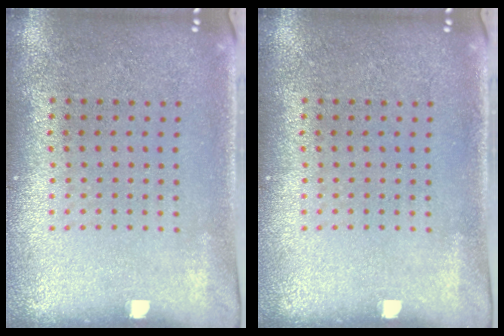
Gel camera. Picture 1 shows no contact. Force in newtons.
{"total": 0.0}